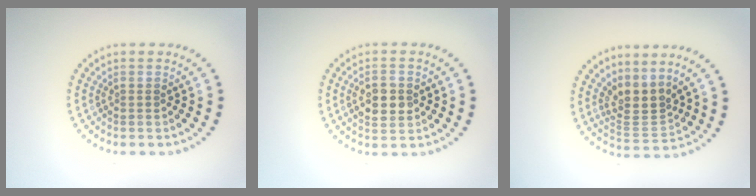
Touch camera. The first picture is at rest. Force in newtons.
{"total": 2.9, "press": 2.9, "slide": 0.2}
{"total": 3.2, "press": 2.3, "slide": 2.3}